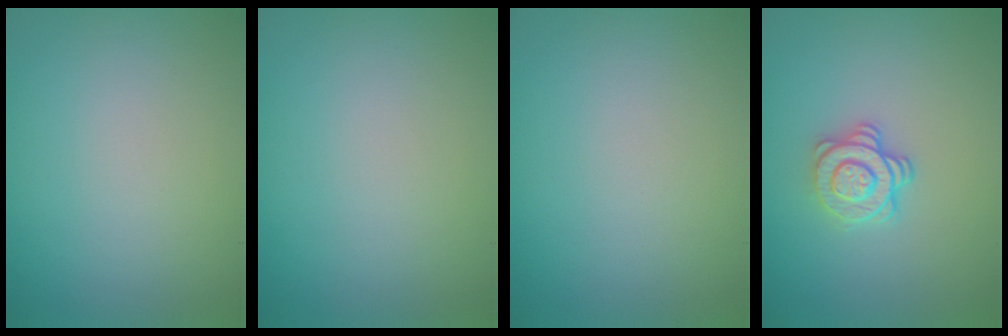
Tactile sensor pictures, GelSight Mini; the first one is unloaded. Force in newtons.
{"total": 0.0}
{"total": 0.0}
{"total": 3.0, "press": 2.6, "slide": 1.4}